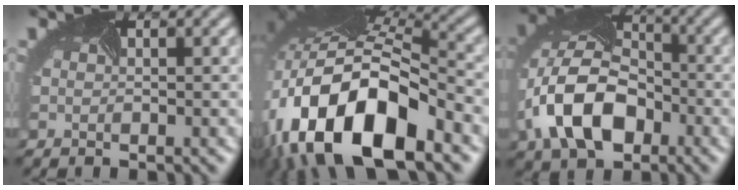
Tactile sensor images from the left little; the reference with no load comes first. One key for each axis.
{"total": 16.3, "fx": -5.7, "fy": 8.4, "fz": 12.8, "tx": -0.246, "ty": -0.005, "tz": -0.099}
{"total": 10.1, "fx": -3.2, "fy": 6.6, "fz": 7.0, "tx": -0.162, "ty": -0.008, "tz": -0.065}